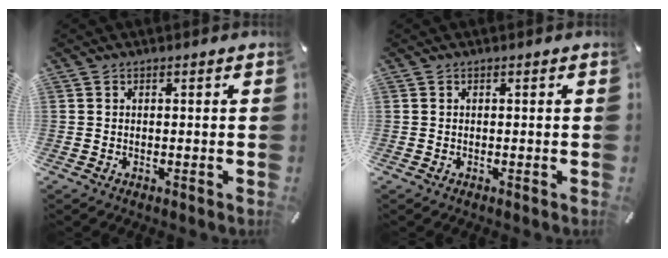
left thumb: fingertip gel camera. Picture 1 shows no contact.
{"total": 0.0}